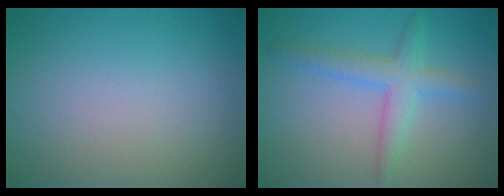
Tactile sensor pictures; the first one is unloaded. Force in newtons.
{"total": 3.4, "press": 3.4, "slide": 0.0}